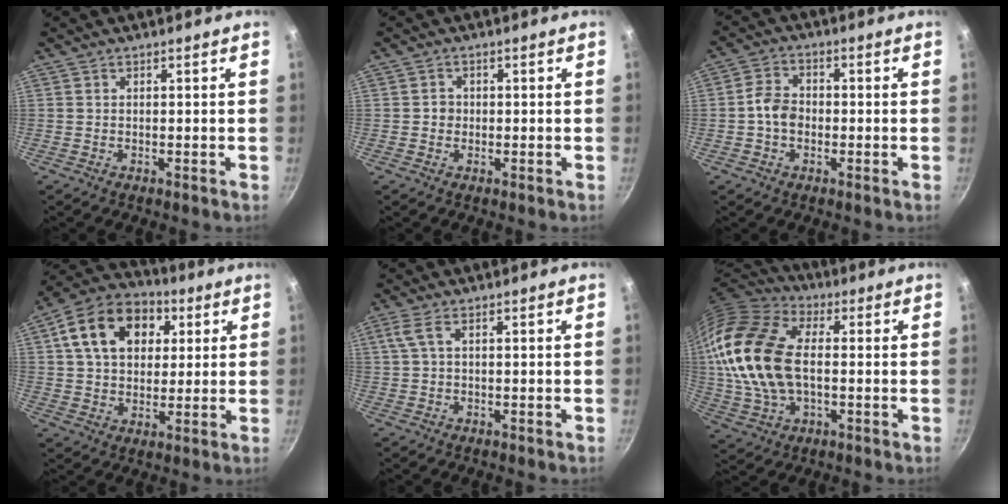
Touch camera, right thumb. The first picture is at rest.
{"total": 1.6, "force": [-0.2, 1.5, 0.5], "torque": [0.000, 0.005, -0.005]}
{"total": 5.0, "force": [-1.0, 3.8, 3.1], "torque": [-0.041, 0.021, -0.027]}
{"total": 17.1, "force": [5.3, 12.1, 10.8], "torque": [-0.163, 0.016, 0.077]}
{"total": 2.8, "force": [0.7, 0.9, 2.6], "torque": [-0.062, 0.007, 0.018]}
{"total": 21.4, "force": [0.7, 13.2, 16.8], "torque": [-0.328, 0.025, 0.007]}